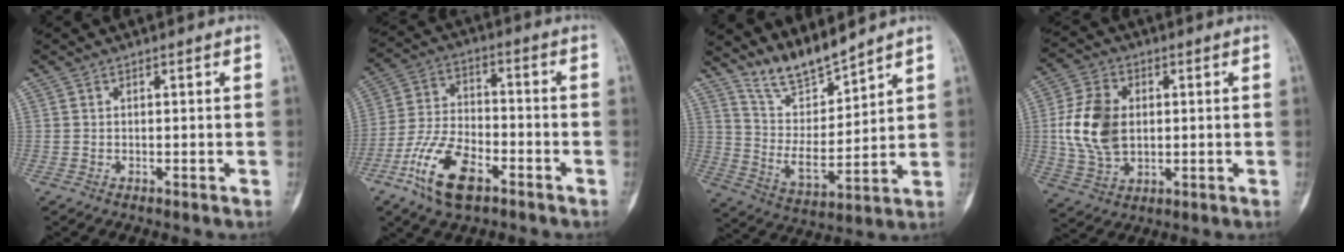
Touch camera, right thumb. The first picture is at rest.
{"total": 13.0, "force": [-7.0, 6.2, 9.1], "torque": [-0.170, 0.028, -0.133]}
{"total": 9.6, "force": [8.8, 1.2, 3.6], "torque": [-0.054, -0.074, 0.182]}
{"total": 12.7, "force": [1.0, 8.5, 9.4], "torque": [-0.178, 0.000, 0.024]}